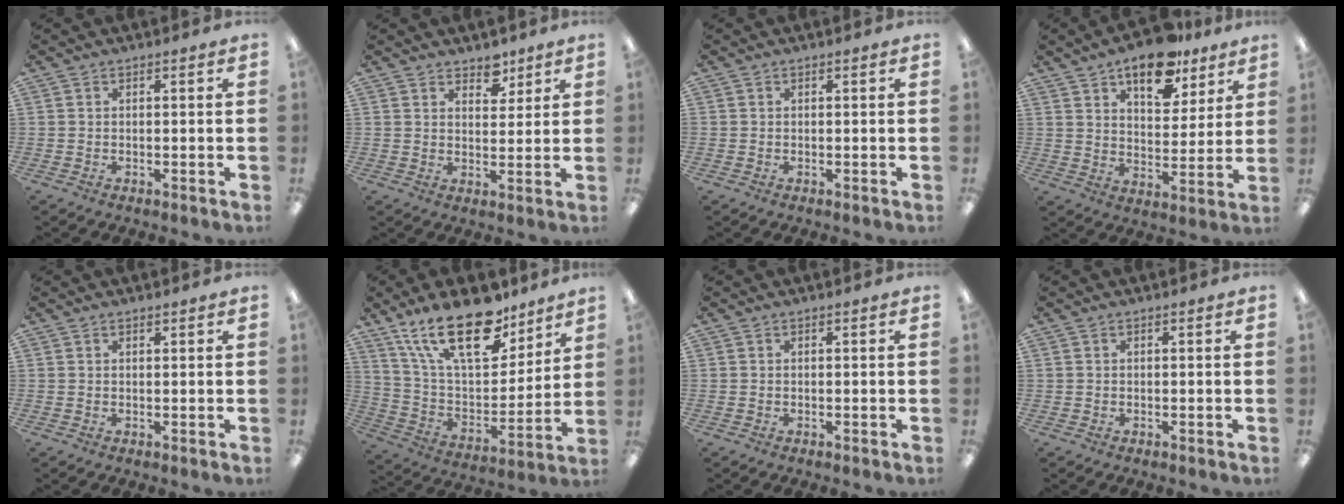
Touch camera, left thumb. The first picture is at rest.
{"total": 5.1, "force": [4.1, 2.8, 1.3], "torque": [0.003, -0.028, 0.069]}
{"total": 0.0}
{"total": 14.6, "force": [10.5, 6.8, 7.5], "torque": [-0.096, -0.057, 0.181]}
{"total": 0.8, "force": [0.7, 0.3, 0.3], "torque": [-0.006, 0.000, 0.013]}
{"total": 24.2, "force": [15.8, 10.6, 14.9], "torque": [-0.276, -0.086, 0.275]}
{"total": 0.0}
{"total": 0.0}